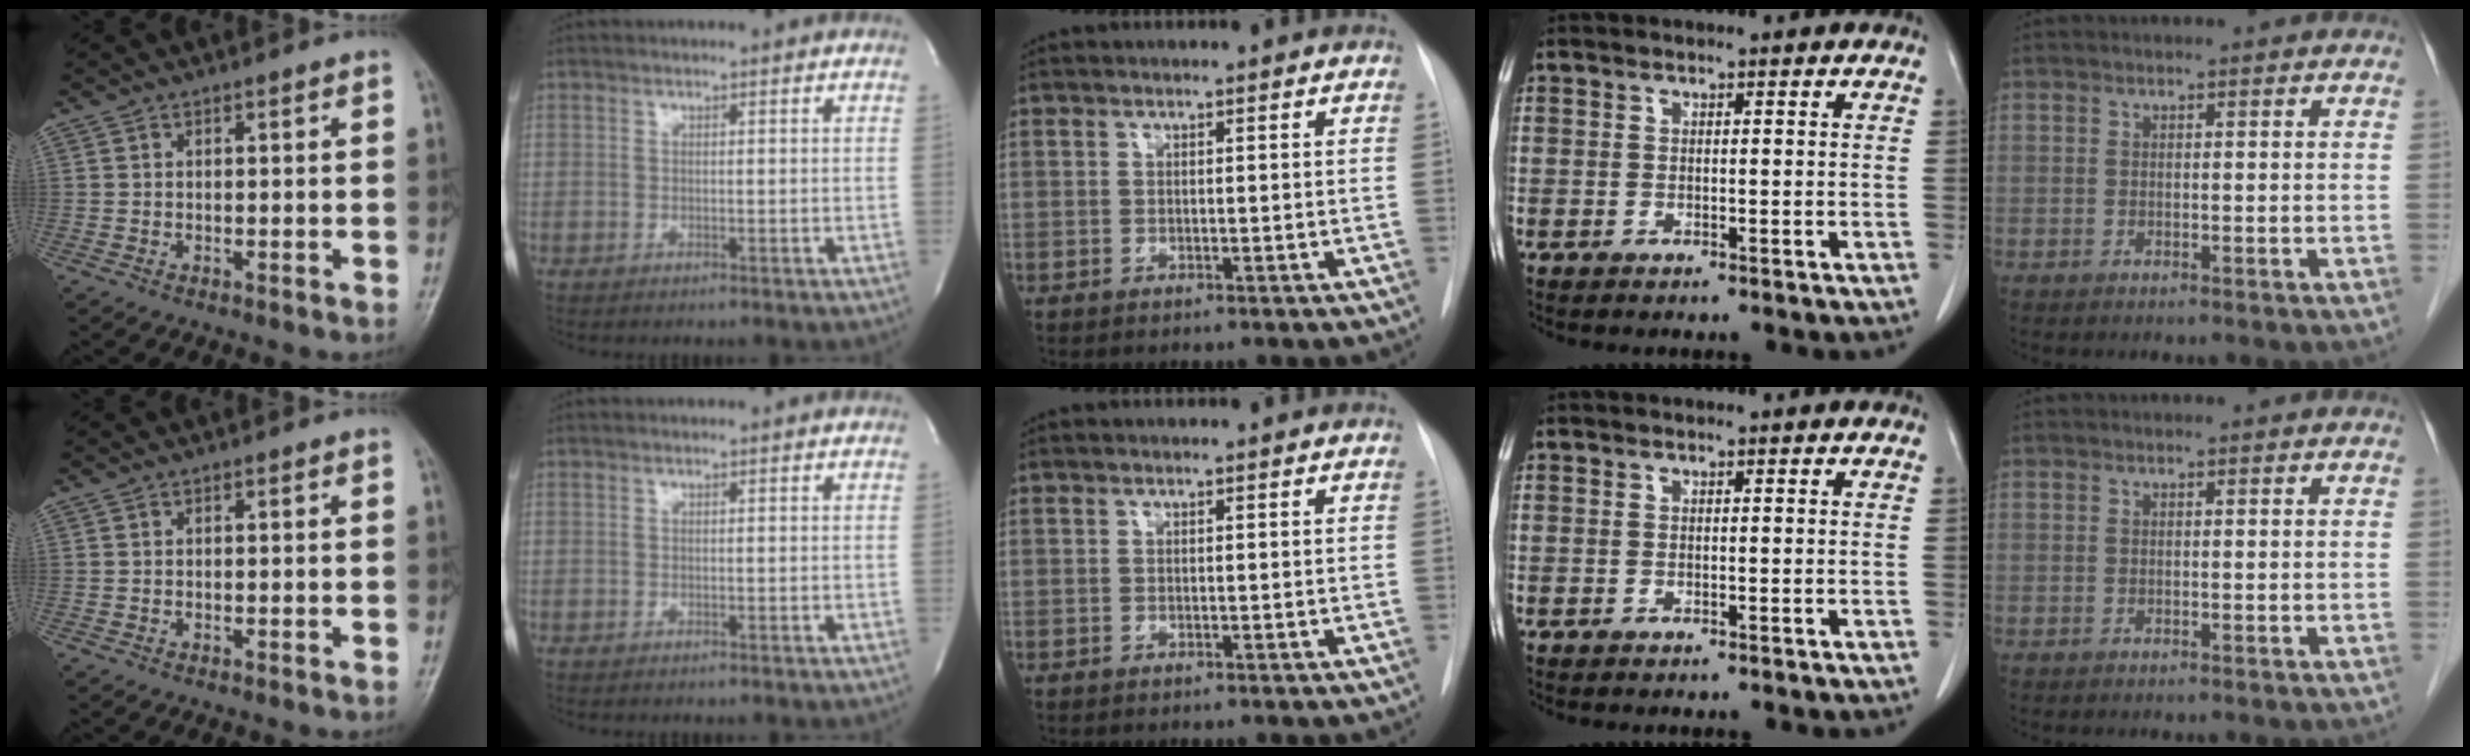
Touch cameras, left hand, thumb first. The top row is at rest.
{}